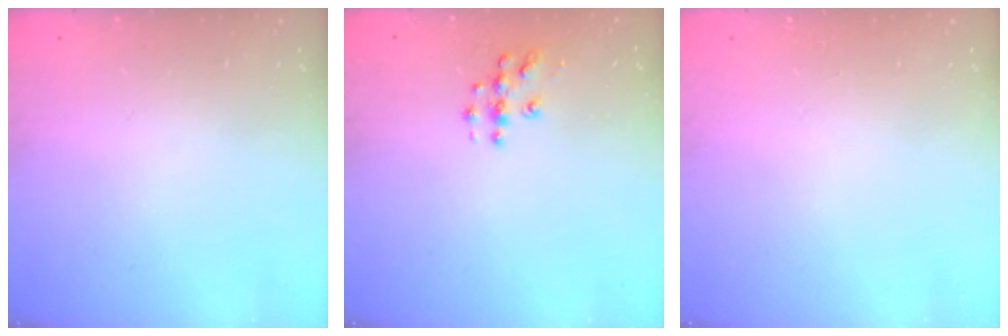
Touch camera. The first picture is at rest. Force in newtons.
{"total": 6.1, "press": 6.1, "slide": 0.3}
{"total": 0.0}